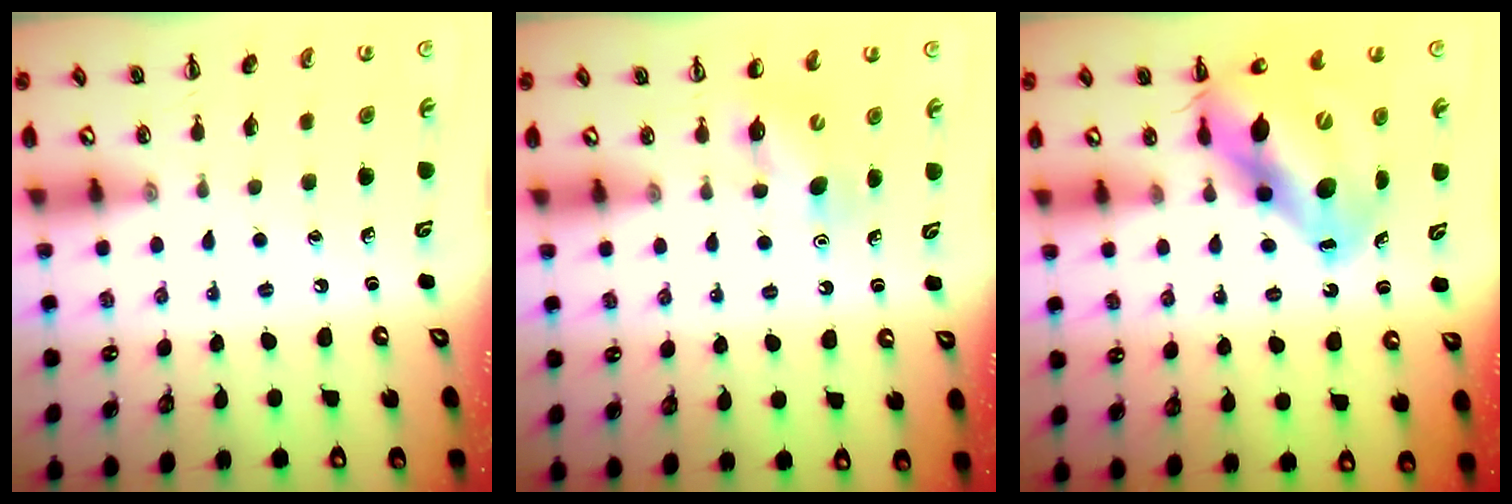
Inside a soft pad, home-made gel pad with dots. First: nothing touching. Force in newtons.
{"total": 5.1, "press": 5.0, "slide": 1.3}
{"total": 12.6, "press": 12.2, "slide": 2.8}